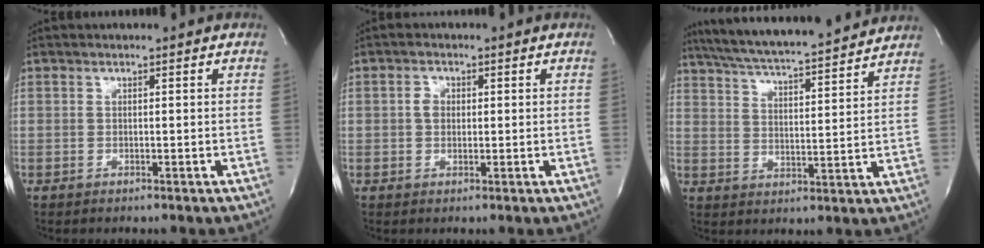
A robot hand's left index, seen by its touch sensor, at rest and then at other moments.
{"total": 2.1, "force": [0.0, 1.7, 1.2], "torque": [-0.023, 0.002, -0.001]}
{"total": 18.6, "force": [16.8, 1.3, 7.9], "torque": [-0.139, 0.015, 0.249]}